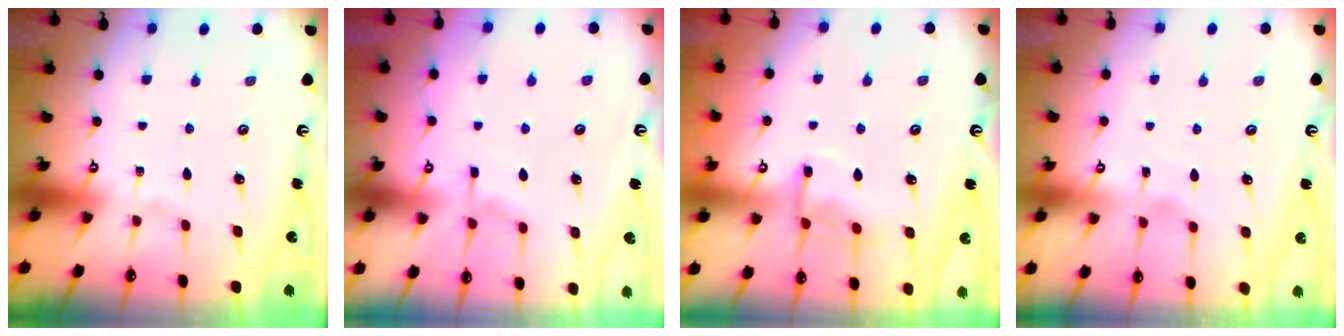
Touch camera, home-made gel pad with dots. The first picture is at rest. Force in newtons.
{"total": 4.4, "press": 4.4, "slide": 0.6}
{"total": 8.9, "press": 8.9, "slide": 0.8}
{"total": 1.8, "press": 1.8, "slide": 0.3}